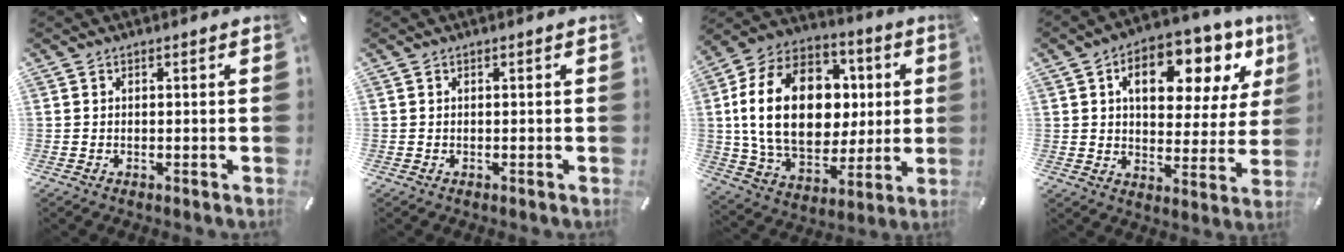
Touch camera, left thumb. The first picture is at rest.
{"total": 0.0}
{"total": 24.8, "force": [2.9, 17.7, 17.2], "torque": [-0.333, 0.008, 0.059]}
{"total": 15.6, "force": [7.0, 9.3, 10.3], "torque": [-0.139, -0.030, 0.112]}